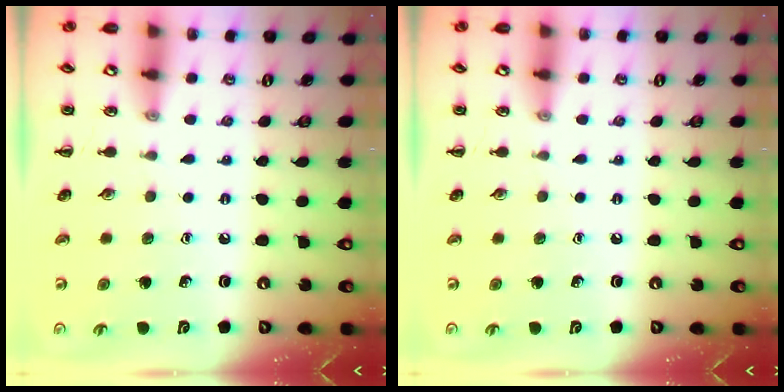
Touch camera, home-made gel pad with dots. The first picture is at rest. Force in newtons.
{"total": 0.0}